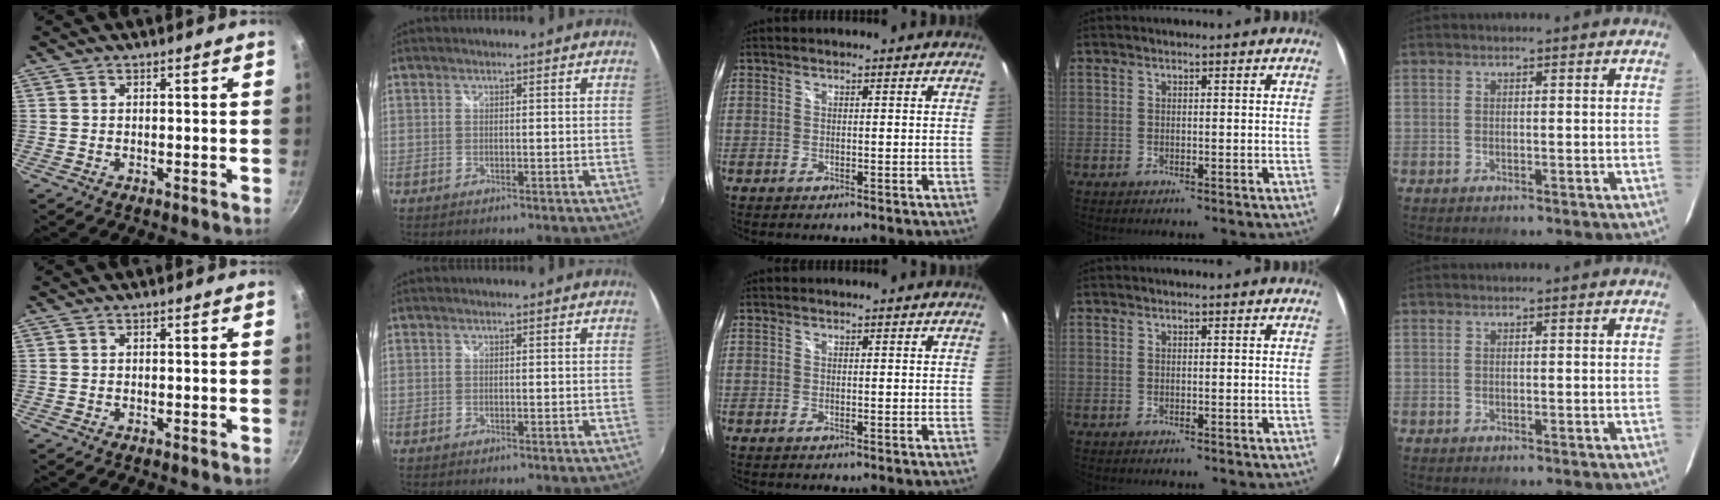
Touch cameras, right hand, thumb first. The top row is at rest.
{}